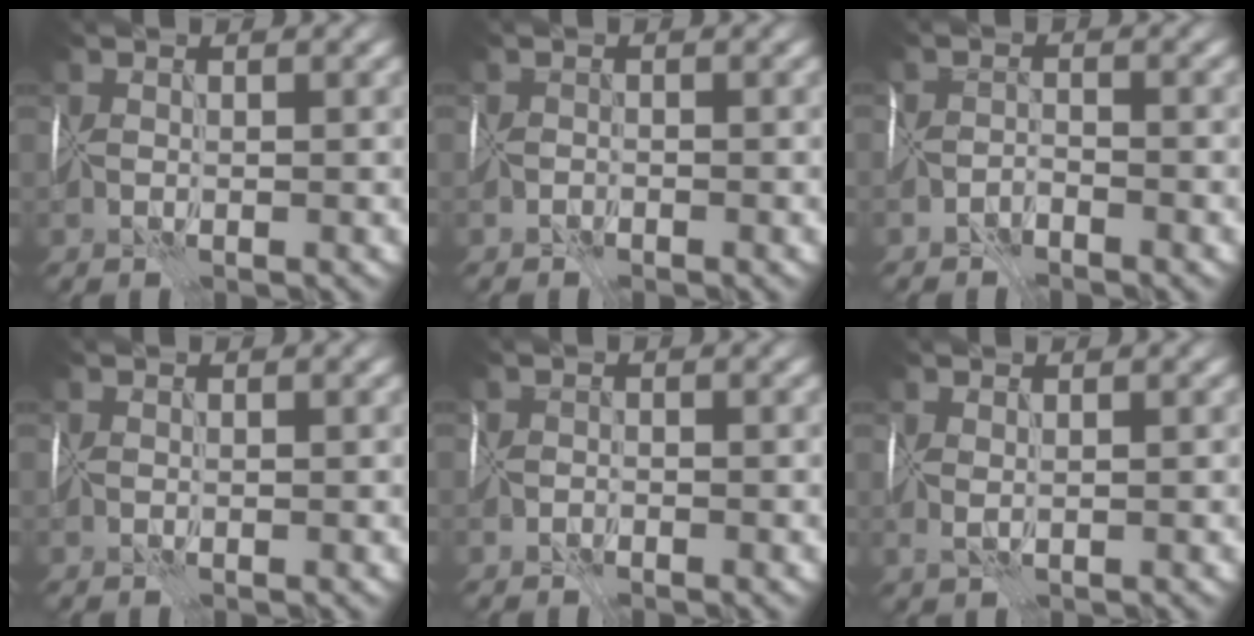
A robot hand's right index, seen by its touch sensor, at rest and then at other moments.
{"total": 1.0, "force": [-1.0, 0.2, 0.0], "torque": [0.003, 0.000, -0.023]}
{"total": 1.6, "force": [-1.6, -0.3, 0.0], "torque": [0.001, 0.004, -0.035]}
{"total": 0.0}
{"total": 1.3, "force": [-1.2, 0.4, 0.3], "torque": [-0.004, -0.002, -0.028]}
{"total": 0.8, "force": [0.7, -0.1, 0.4], "torque": [-0.011, 0.003, 0.018]}